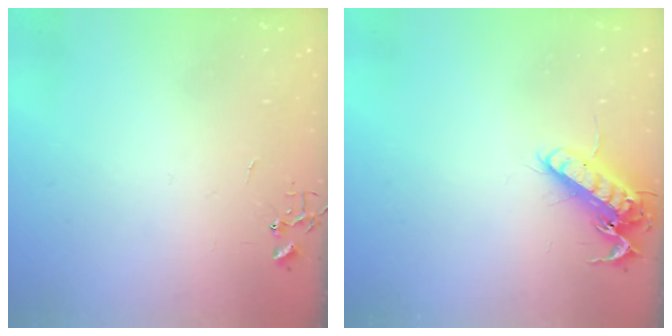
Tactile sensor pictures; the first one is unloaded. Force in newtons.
{"total": 13.8, "press": 13.7, "slide": 2.0}